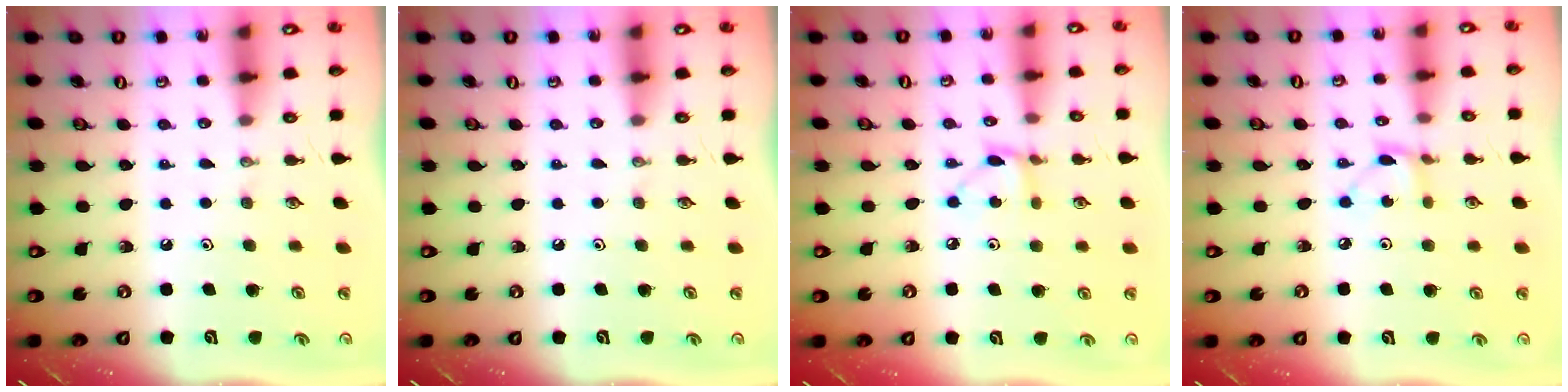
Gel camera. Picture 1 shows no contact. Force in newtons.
{"total": 0.0}
{"total": 5.4, "press": 5.4, "slide": 0.6}
{"total": 2.7, "press": 2.7, "slide": 0.2}